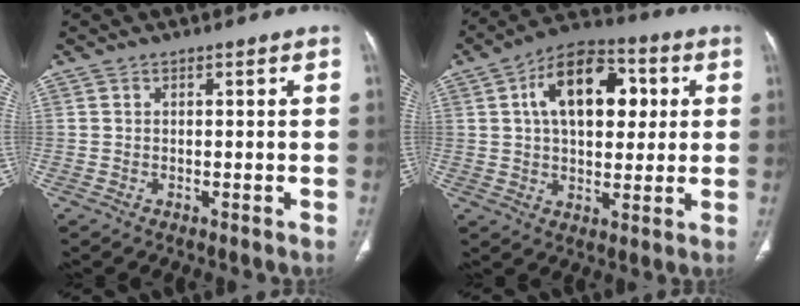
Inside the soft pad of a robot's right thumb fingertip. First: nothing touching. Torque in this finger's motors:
{"motor_torque": [1.26, 3.75, 1.23, -0.17, 0.13]}